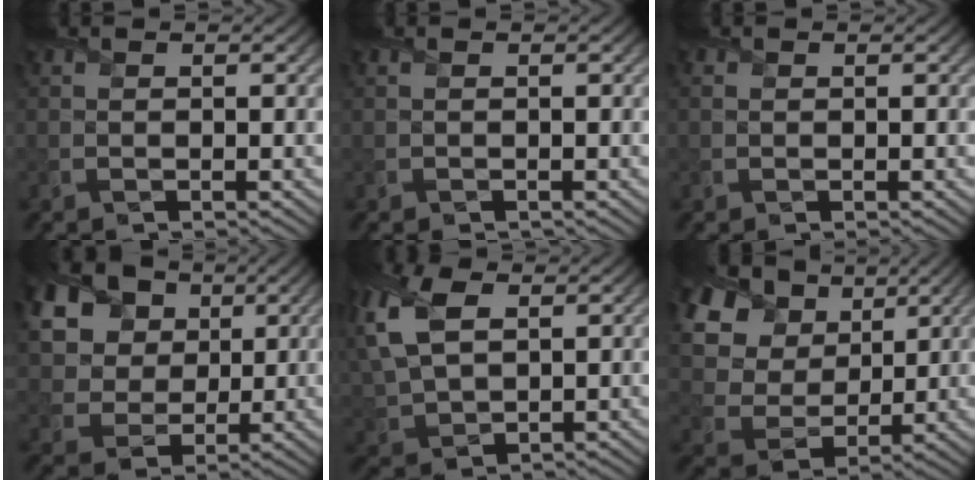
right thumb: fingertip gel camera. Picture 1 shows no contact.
{"total": 0.0}
{"total": 0.5, "force": [0.2, 0.4, 0.3], "torque": [-0.007, 0.001, 0.003]}
{"total": 19.9, "force": [9.2, 15.2, 9.0], "torque": [-0.265, 0.022, 0.187]}
{"total": 11.0, "force": [3.9, 6.6, 7.9], "torque": [-0.227, 0.016, 0.076]}
{"total": 16.5, "force": [8.2, 11.7, 8.2], "torque": [-0.245, 0.037, 0.177]}